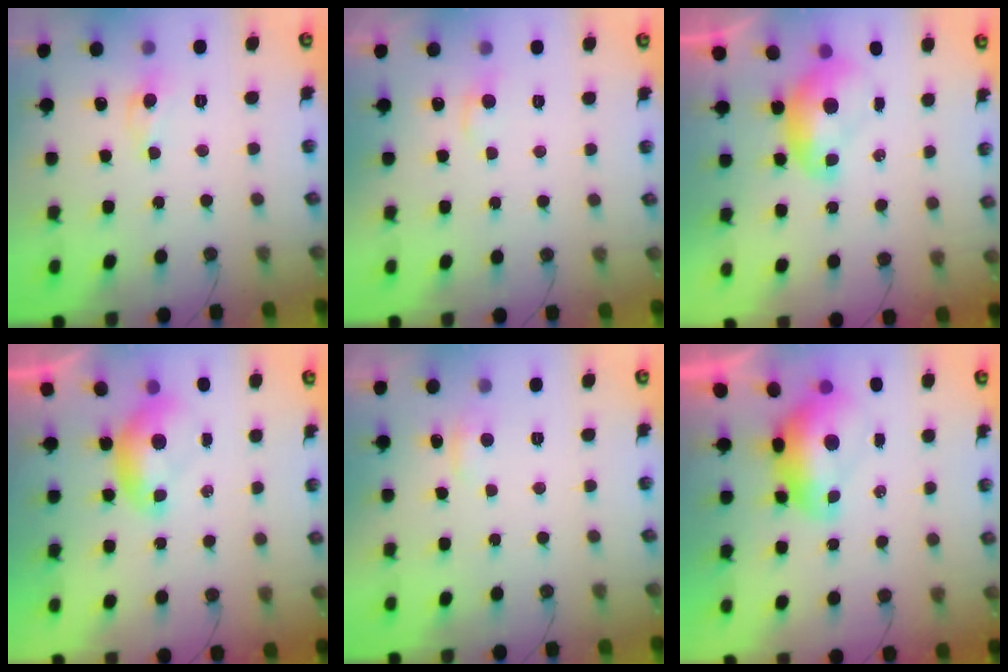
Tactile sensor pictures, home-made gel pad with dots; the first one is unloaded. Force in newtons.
{"total": 0.8, "press": 0.4, "slide": 0.6}
{"total": 1.6, "press": 1.6, "slide": 0.3}
{"total": 0.0}
{"total": 2.5, "press": 2.5, "slide": 0.6}
{"total": 2.6, "press": 2.5, "slide": 0.7}